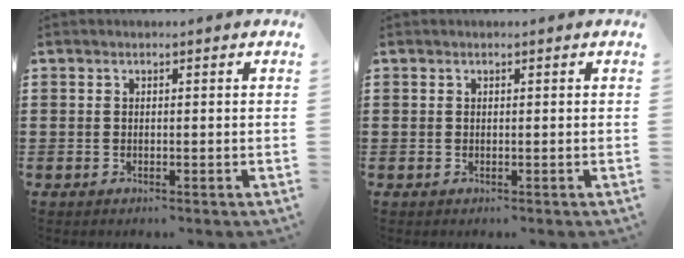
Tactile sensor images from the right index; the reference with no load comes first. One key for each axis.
{"total": 0.0}